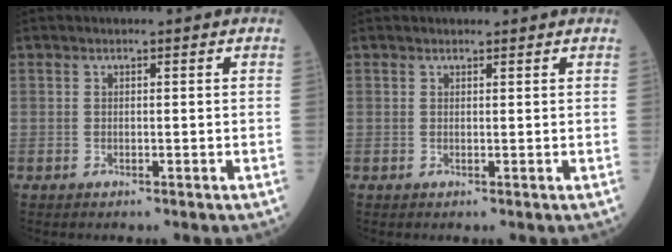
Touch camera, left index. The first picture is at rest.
{"total": 1.6, "force": [1.5, 0.3, 0.2], "torque": [-0.007, 0.009, 0.020]}